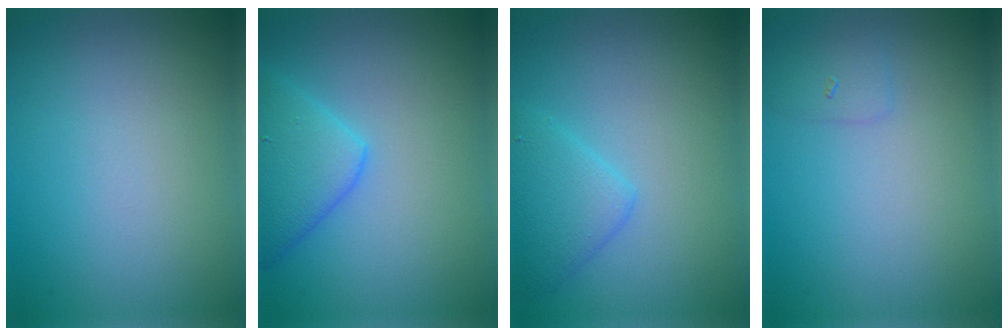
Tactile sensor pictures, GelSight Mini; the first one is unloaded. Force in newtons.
{"total": 4.2, "press": 4.2, "slide": 0.3}
{"total": 2.8, "press": 2.8, "slide": 0.2}
{"total": 1.1, "press": 1.1, "slide": 0.0}